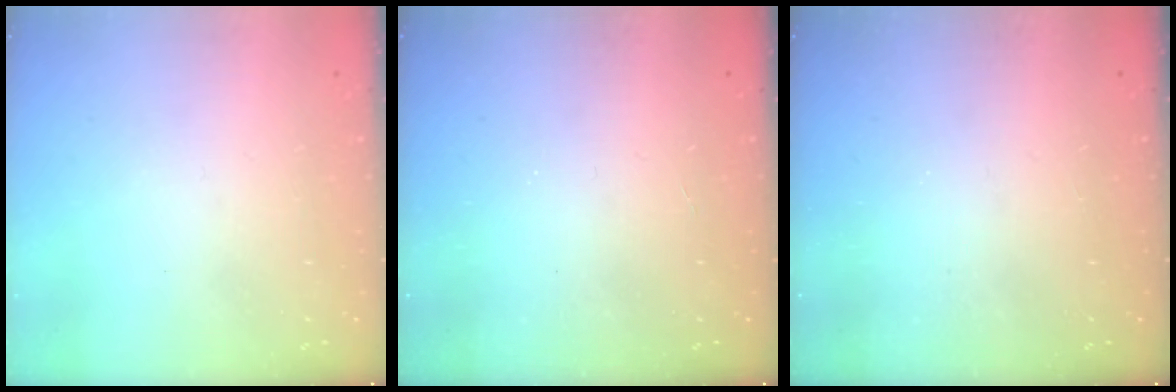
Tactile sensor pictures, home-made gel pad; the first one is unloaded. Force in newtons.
{"total": 2.1, "press": 2.1, "slide": 0.4}
{"total": 0.6, "press": 0.5, "slide": 0.2}